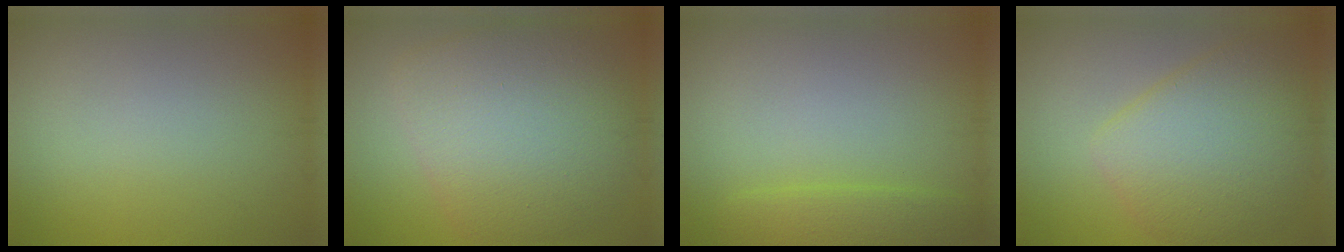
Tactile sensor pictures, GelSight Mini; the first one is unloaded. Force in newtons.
{"total": 8.9, "press": 8.9, "slide": 0.8}
{"total": 2.4, "press": 2.4, "slide": 0.2}
{"total": 7.1, "press": 7.1, "slide": 0.2}